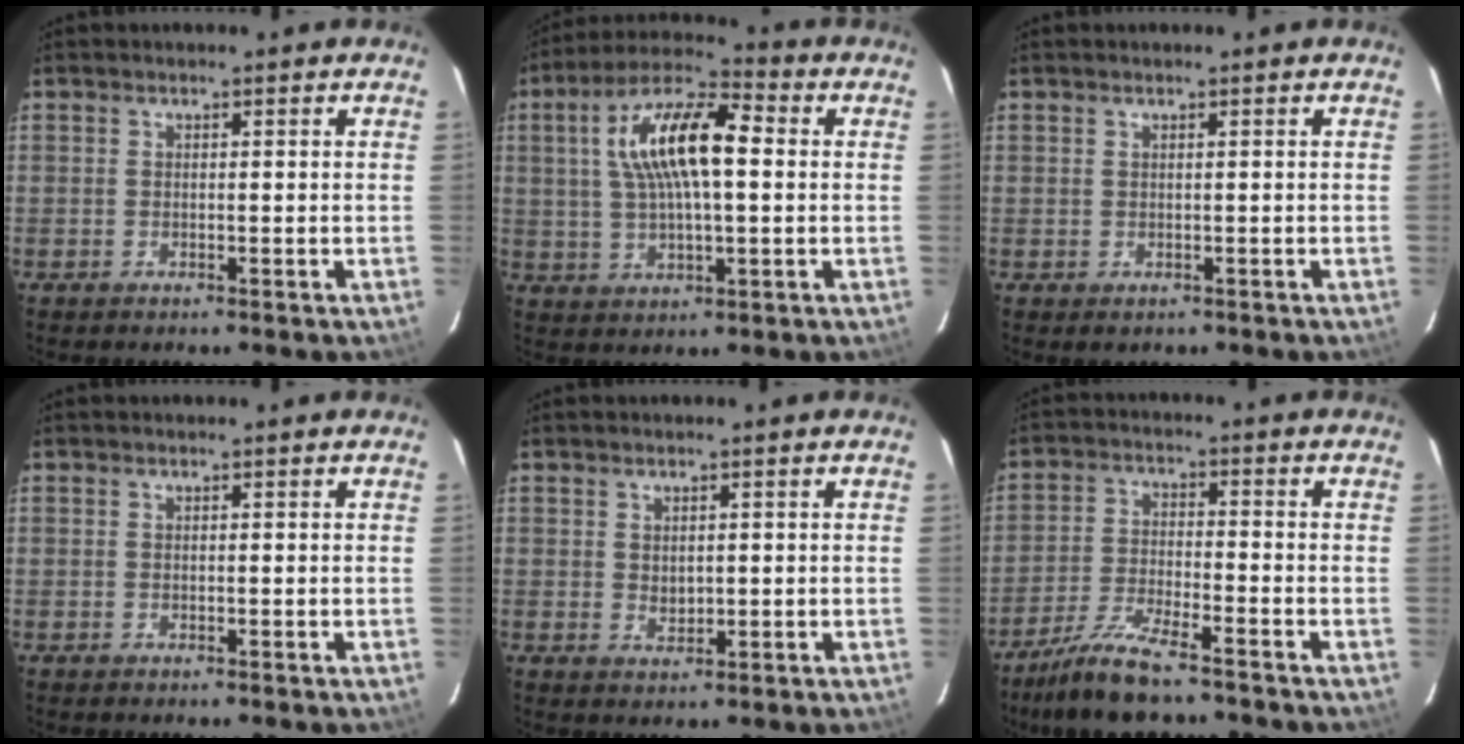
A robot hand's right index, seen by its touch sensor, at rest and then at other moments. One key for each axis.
{"total": 14.9, "fx": 2.5, "fy": 5.4, "fz": 13.6, "tx": -0.254, "ty": 0.024, "tz": 0.039}
{"total": 1.0, "fx": 0.1, "fy": 1.0, "fz": 0.0, "tx": 0.005, "ty": 0.000, "tz": 0.004}
{"total": 0.0}
{"total": 2.2, "fx": 0.2, "fy": 1.7, "fz": 1.4, "tx": -0.019, "ty": -0.001, "tz": 0.007}
{"total": 10.2, "fx": -8.5, "fy": 1.5, "fz": 5.5, "tx": -0.124, "ty": -0.017, "tz": -0.157}